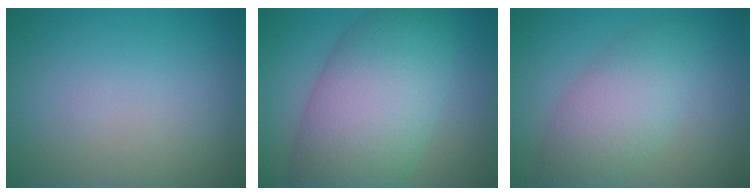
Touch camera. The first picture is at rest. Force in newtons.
{"total": 10.8, "press": 10.8, "slide": 0.4}
{"total": 5.2, "press": 5.2, "slide": 0.3}